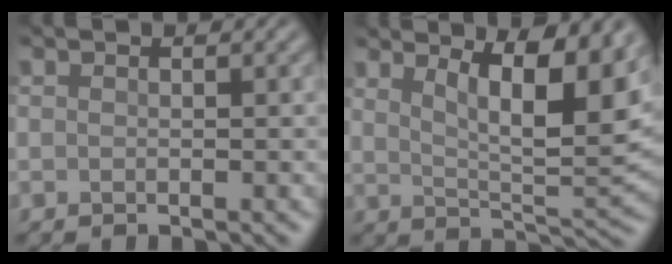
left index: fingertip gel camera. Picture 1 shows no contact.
{"total": 8.5, "force": [4.4, 2.3, 7.0], "torque": [-0.106, -0.006, 0.076]}